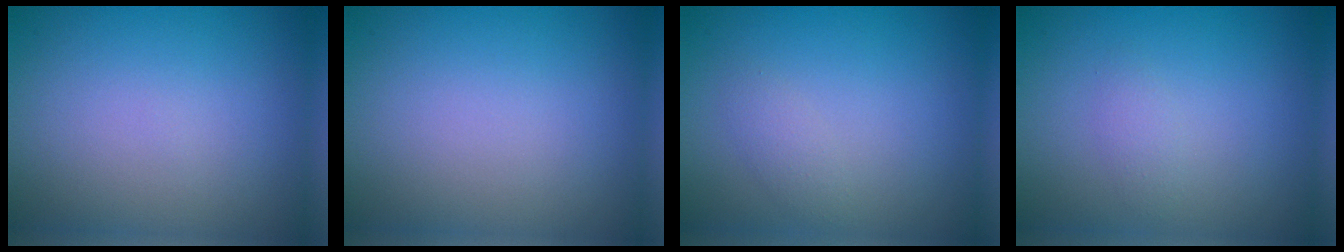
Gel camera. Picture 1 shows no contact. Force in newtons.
{"total": 0.0}
{"total": 1.2, "press": 1.2, "slide": 0.0}
{"total": 0.9, "press": 0.9, "slide": 0.1}